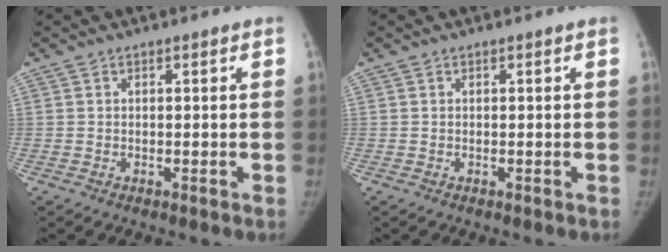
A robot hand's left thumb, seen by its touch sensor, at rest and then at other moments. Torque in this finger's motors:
{"motor_torque": [0.00, 0.00, 0.12, -0.12, 0.00]}